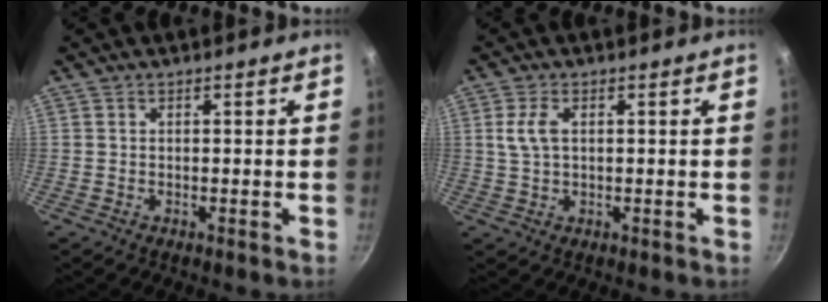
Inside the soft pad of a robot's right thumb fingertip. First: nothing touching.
{"total": 4.0, "force": [0.9, 2.2, 3.2], "torque": [-0.079, 0.005, 0.019]}